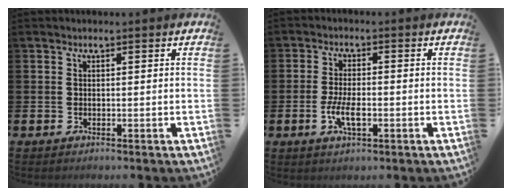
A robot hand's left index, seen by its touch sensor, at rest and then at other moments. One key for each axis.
{"total": 4.3, "fx": -1.2, "fy": 1.7, "fz": 3.8, "tx": -0.070, "ty": 0.002, "tz": -0.022}